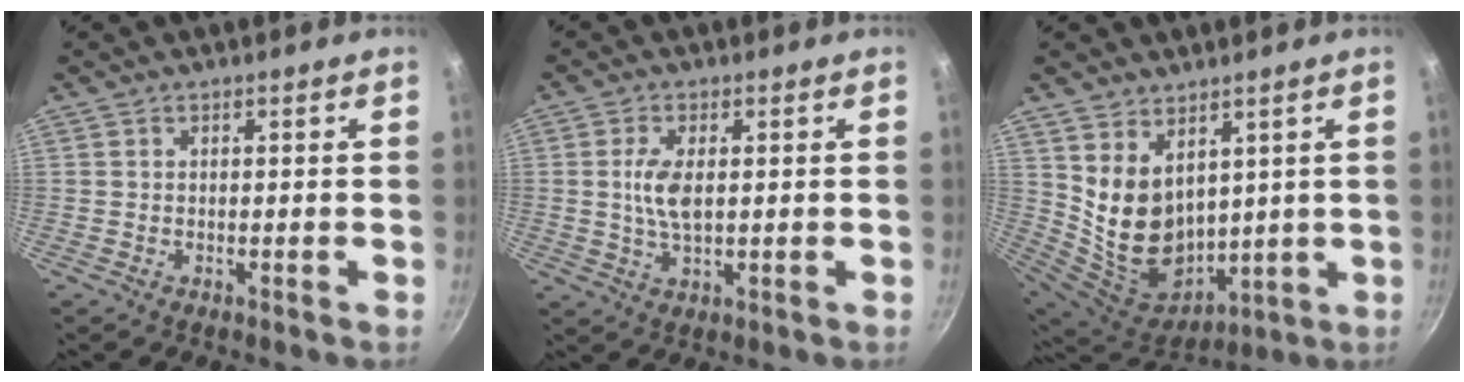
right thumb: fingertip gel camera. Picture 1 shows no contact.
{"total": 5.6, "force": [0.6, 2.6, 4.9], "torque": [-0.100, -0.001, 0.013]}
{"total": 14.1, "force": [5.3, 9.7, 8.7], "torque": [-0.136, -0.058, 0.127]}